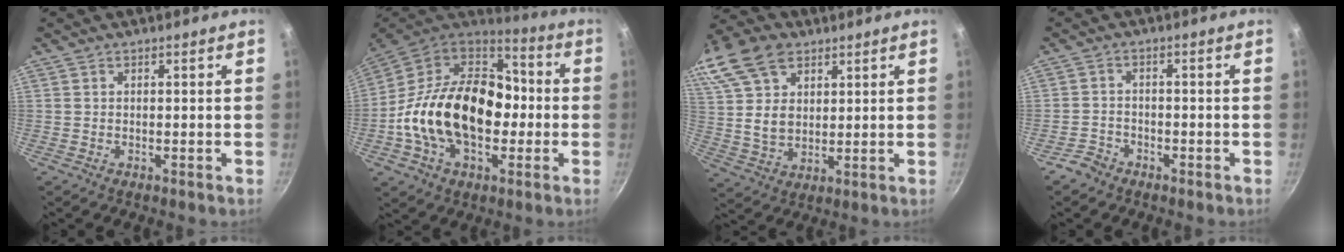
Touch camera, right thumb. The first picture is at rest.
{"total": 26.1, "force": [-3.0, 17.3, 19.2], "torque": [-0.305, 0.052, -0.057]}
{"total": 20.0, "force": [10.5, 13.1, 10.8], "torque": [-0.227, 0.003, 0.200]}
{"total": 3.2, "force": [-2.5, 2.0, 0.6], "torque": [-0.009, 0.030, -0.043]}